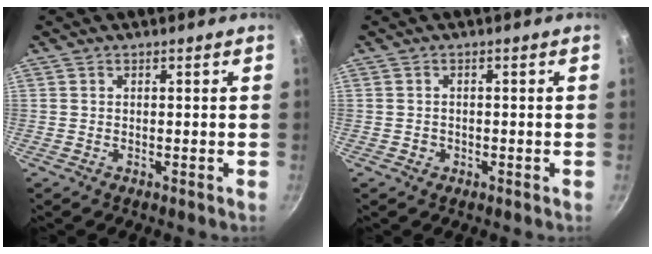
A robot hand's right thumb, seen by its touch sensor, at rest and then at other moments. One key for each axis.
{"total": 1.3, "fx": -0.5, "fy": 1.2, "fz": 0.4, "tx": -0.005, "ty": 0.003, "tz": -0.005}